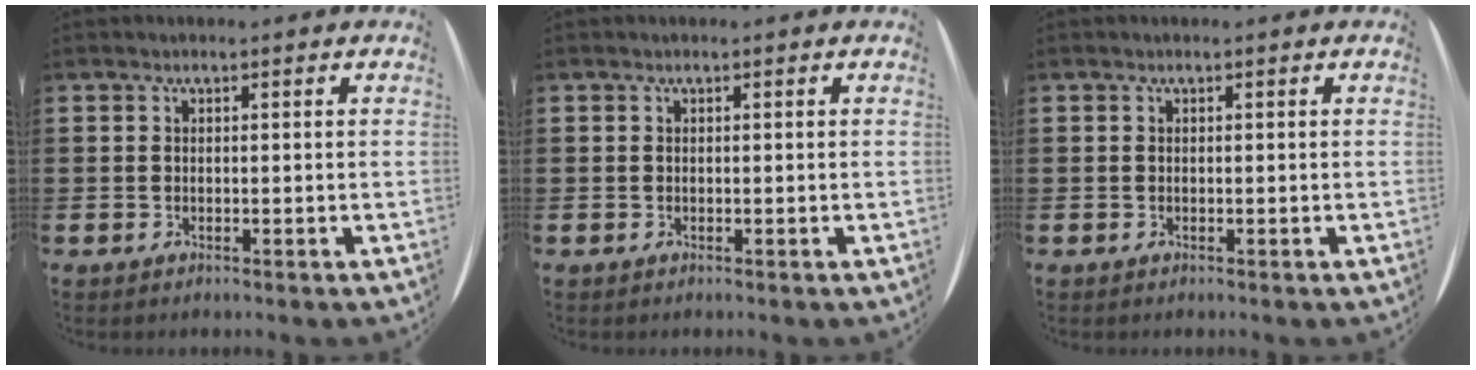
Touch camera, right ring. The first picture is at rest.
{"total": 0.0}
{"total": 0.0}